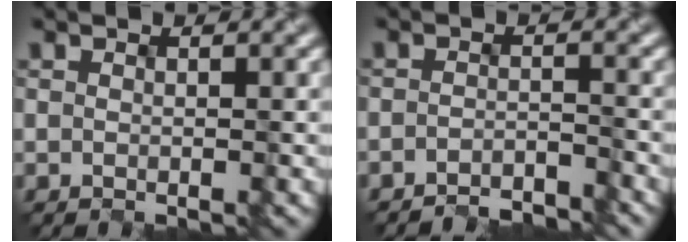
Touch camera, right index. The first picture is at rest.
{"total": 2.6, "force": [-2.6, 0.0, 0.0], "torque": [0.009, 0.001, -0.049]}